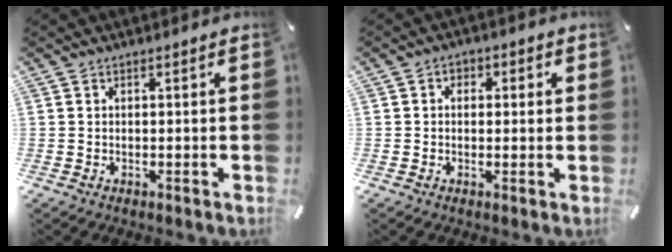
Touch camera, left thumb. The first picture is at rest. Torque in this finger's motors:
{"motor_torque": [-0.34, -0.15, -0.01, -0.27, 0.00]}